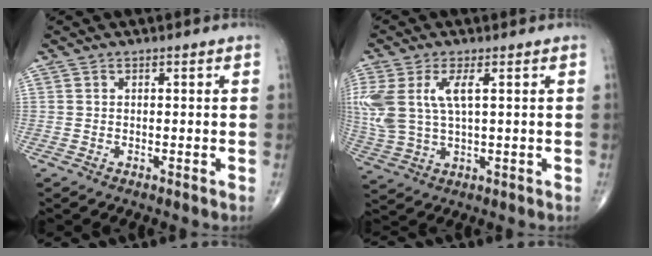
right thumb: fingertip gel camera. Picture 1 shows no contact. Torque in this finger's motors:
{"motor_torque": [0.25, 0.34, 1.15, 0.42, 0.13]}